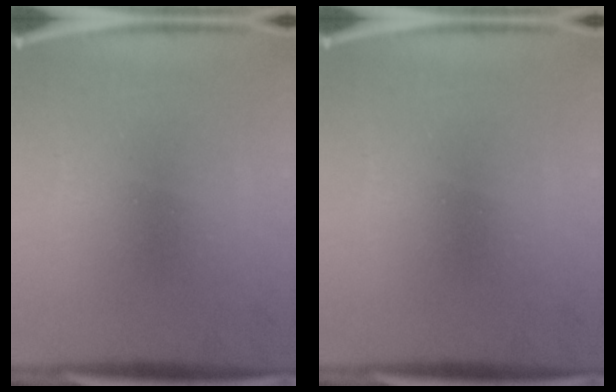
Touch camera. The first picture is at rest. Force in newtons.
{"total": 0.0}